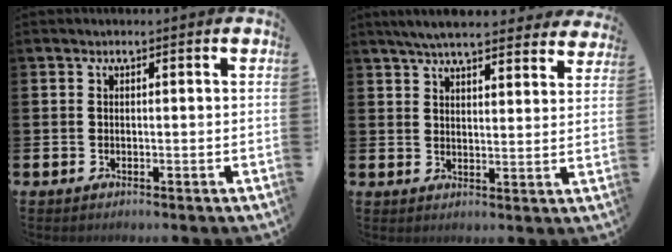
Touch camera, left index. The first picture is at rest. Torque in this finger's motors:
{"motor_torque": [1.01, -1.14, 0.18, 0.07]}